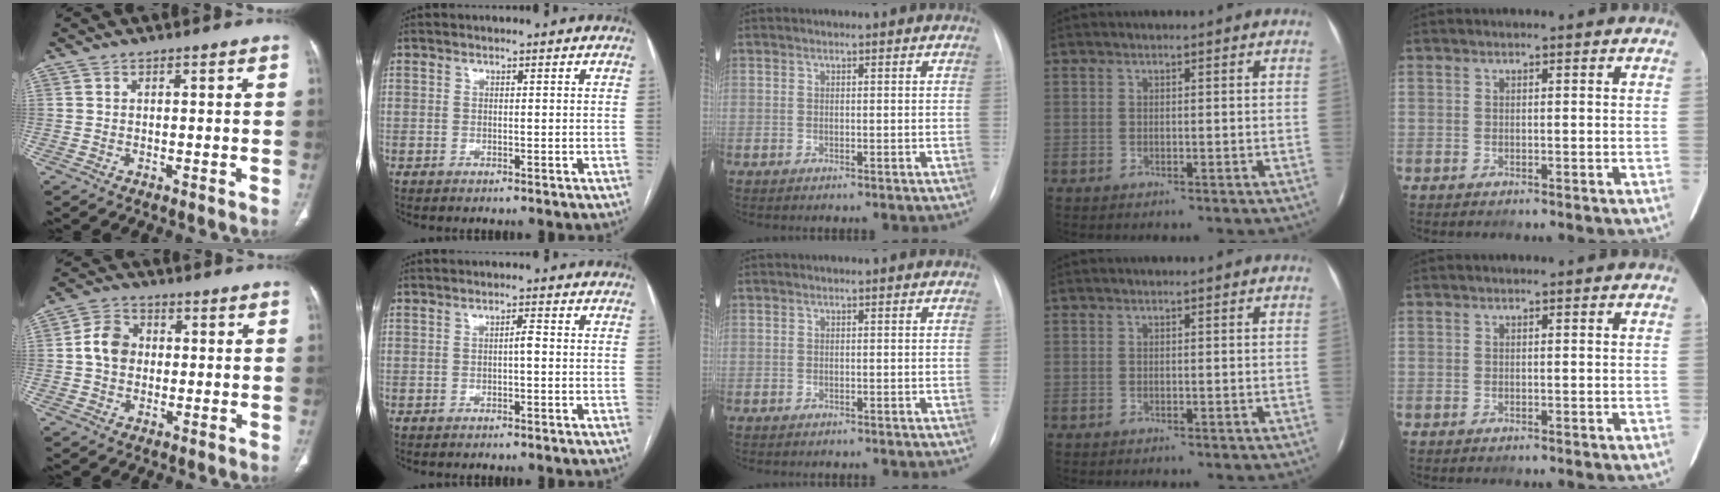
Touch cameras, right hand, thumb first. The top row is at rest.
{"thumb": {"total": 6.5, "force": [0.2, 5.3, 3.8], "torque": [-0.056, 0.014, -0.004]}, "index": {"total": 1.3, "force": [-0.2, 0.2, 1.3], "torque": [-0.019, 0.003, -0.003]}, "middle": {"total": 0.9, "force": [-0.8, 0.3, 0.2], "torque": [-0.010, -0.002, -0.009]}}